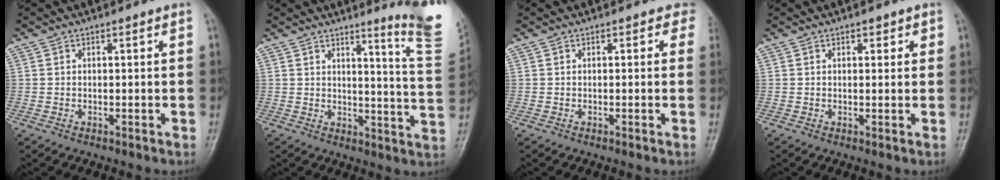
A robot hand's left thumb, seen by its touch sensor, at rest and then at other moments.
{"total": 12.1, "force": [8.5, -0.1, 8.6], "torque": [-0.100, -0.081, 0.096]}
{"total": 1.3, "force": [0.5, 1.1, 0.4], "torque": [0.026, 0.002, -0.006]}
{"total": 1.8, "force": [0.9, 1.1, 1.1], "torque": [-0.002, -0.002, 0.011]}